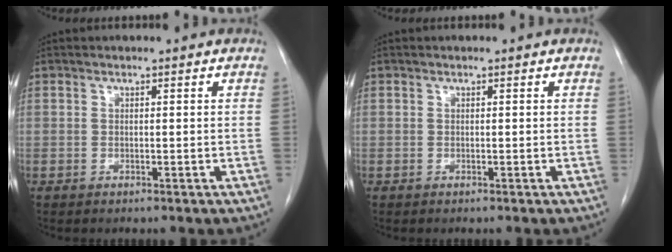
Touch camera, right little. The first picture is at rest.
{"total": 0.0}